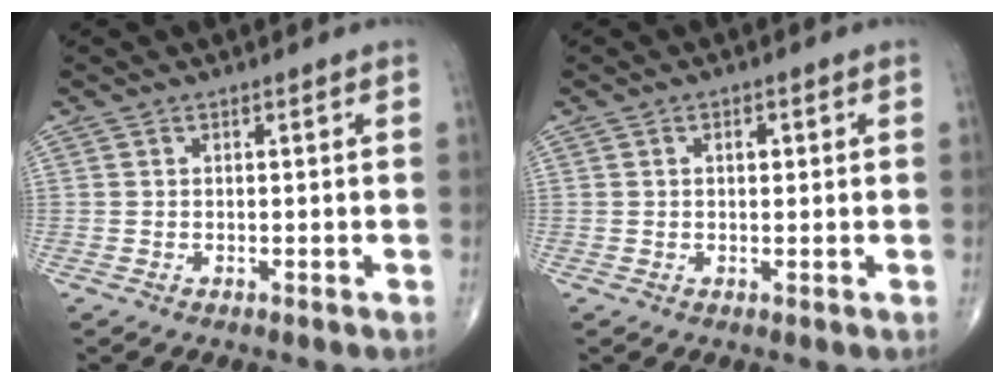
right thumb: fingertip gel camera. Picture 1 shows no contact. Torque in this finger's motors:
{"motor_torque": [-0.16, 0.06, -0.27, -0.20, 0.05]}